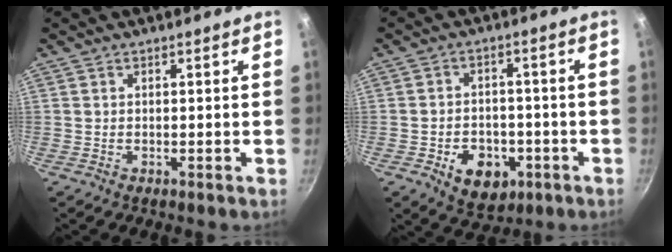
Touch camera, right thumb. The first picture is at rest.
{"total": 8.8, "force": [-3.4, 6.3, 5.2], "torque": [-0.047, 0.019, -0.043]}